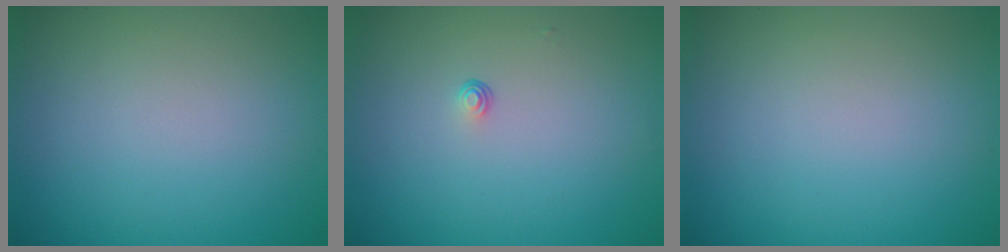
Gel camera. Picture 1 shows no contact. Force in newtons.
{"total": 0.6, "press": 0.3, "slide": 0.5}
{"total": 0.0}